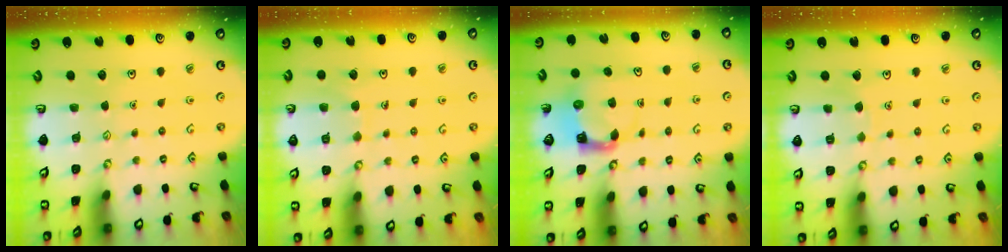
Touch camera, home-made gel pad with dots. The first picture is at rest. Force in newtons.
{"total": 6.1, "press": 6.0, "slide": 0.5}
{"total": 3.9, "press": 3.9, "slide": 0.8}
{"total": 2.9, "press": 2.9, "slide": 0.2}